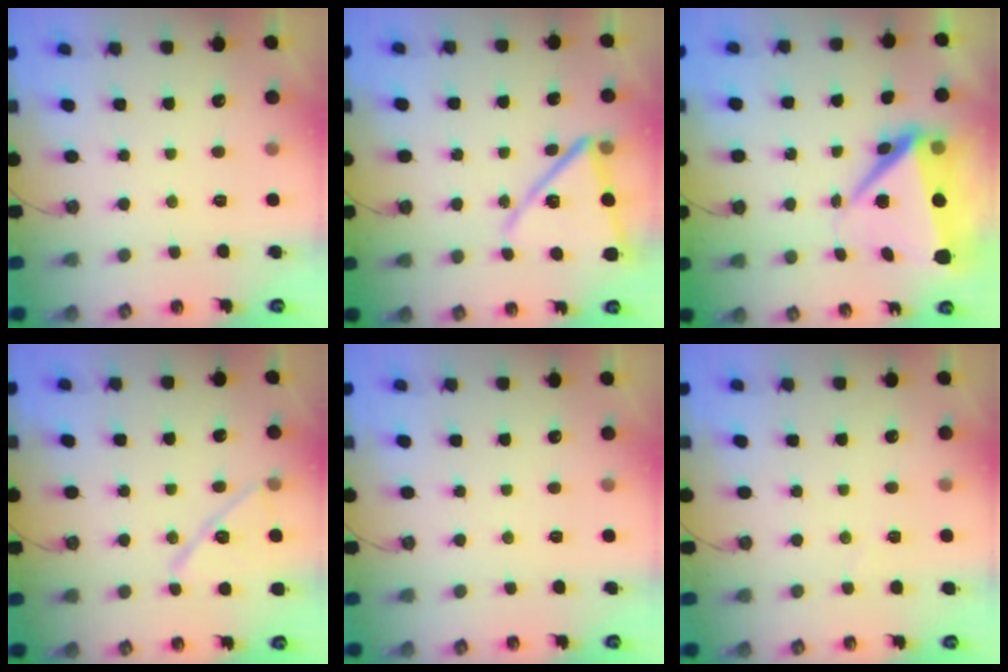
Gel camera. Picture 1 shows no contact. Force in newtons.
{"total": 15.1, "press": 15.1, "slide": 1.1}
{"total": 11.9, "press": 11.6, "slide": 2.5}
{"total": 12.7, "press": 12.6, "slide": 1.3}
{"total": 0.0}
{"total": 2.6, "press": 2.5, "slide": 0.8}